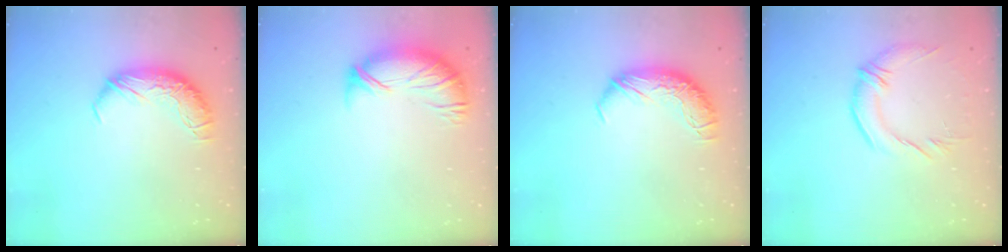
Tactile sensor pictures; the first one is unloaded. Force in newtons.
{"total": 3.9, "press": 3.4, "slide": 2.0}
{"total": 0.0}
{"total": 2.7, "press": 1.0, "slide": 2.5}